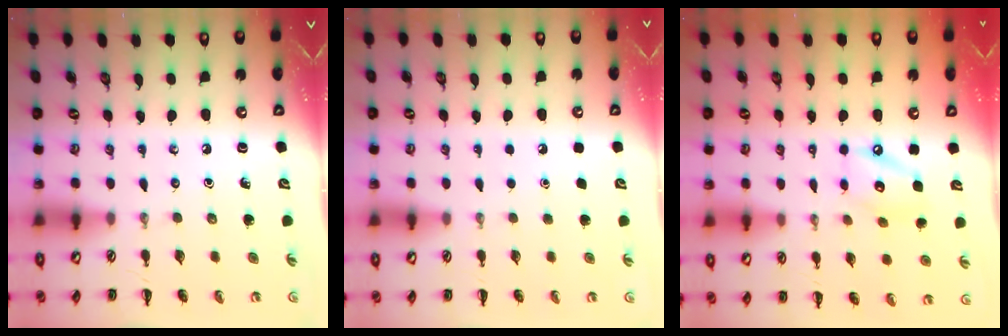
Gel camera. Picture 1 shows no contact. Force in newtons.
{"total": 1.6, "press": 1.6, "slide": 0.1}
{"total": 9.2, "press": 9.1, "slide": 1.2}